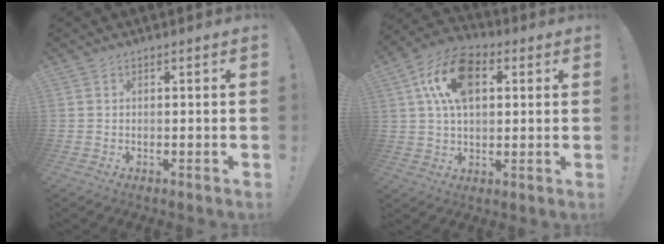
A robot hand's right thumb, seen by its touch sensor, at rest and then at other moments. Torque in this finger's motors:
{"motor_torque": [1.27, 2.77, 0.10, 0.08, 0.32]}